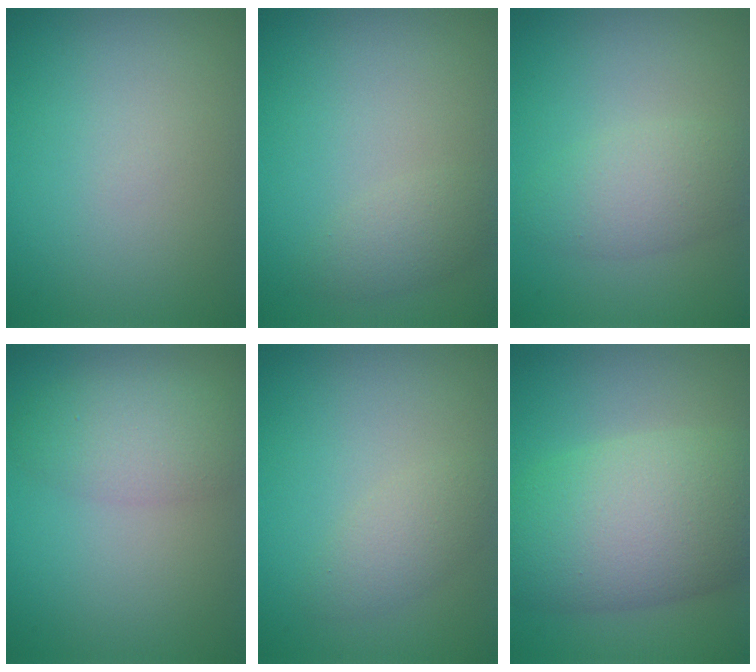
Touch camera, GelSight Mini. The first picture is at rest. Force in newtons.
{"total": 1.8, "press": 1.8, "slide": 0.1}
{"total": 3.2, "press": 3.2, "slide": 0.1}
{"total": 3.6, "press": 3.6, "slide": 0.1}
{"total": 2.1, "press": 2.1, "slide": 0.1}
{"total": 10.1, "press": 10.1, "slide": 0.1}